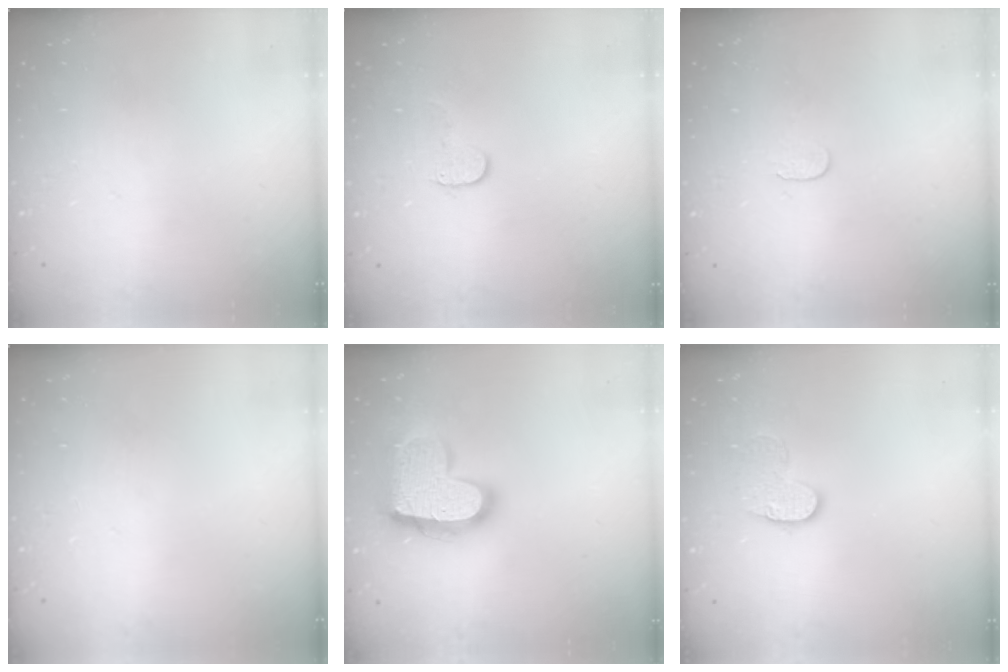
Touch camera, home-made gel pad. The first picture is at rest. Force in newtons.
{"total": 4.6, "press": 4.6, "slide": 0.4}
{"total": 3.8, "press": 3.8, "slide": 0.4}
{"total": 0.0}
{"total": 20.3, "press": 20.3, "slide": 1.4}
{"total": 9.1, "press": 9.0, "slide": 0.6}